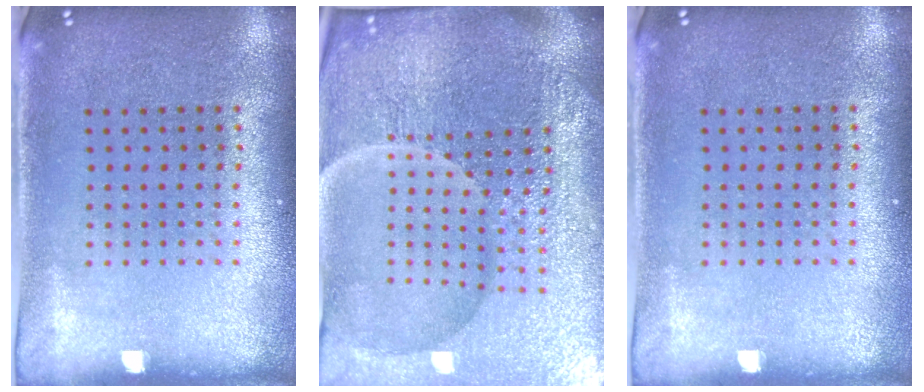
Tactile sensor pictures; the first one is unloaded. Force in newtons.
{"total": 6.2, "press": 5.7, "slide": 2.5}
{"total": 0.0}